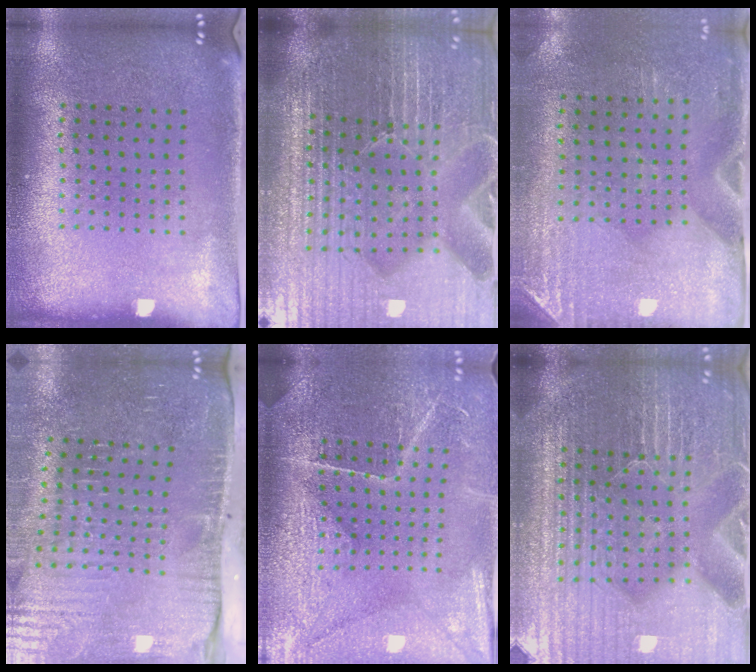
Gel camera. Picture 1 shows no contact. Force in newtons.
{"total": 7.0, "press": 6.2, "slide": 3.4}
{"total": 2.9, "press": 2.5, "slide": 1.4}
{"total": 4.8, "press": 4.1, "slide": 2.4}
{"total": 4.2, "press": 3.9, "slide": 1.6}
{"total": 6.2, "press": 5.6, "slide": 2.7}